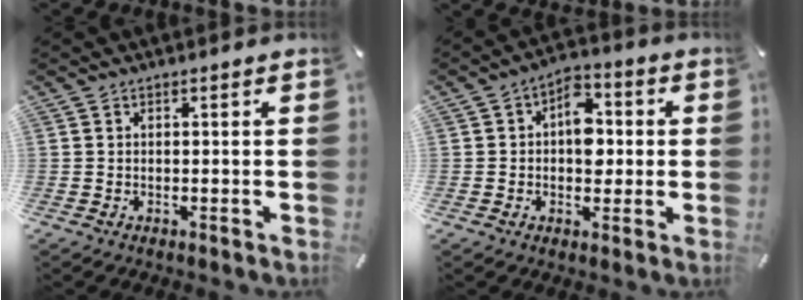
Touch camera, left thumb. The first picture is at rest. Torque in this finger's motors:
{"motor_torque": [0.33, 0.40, 0.82, -0.01, 0.09]}